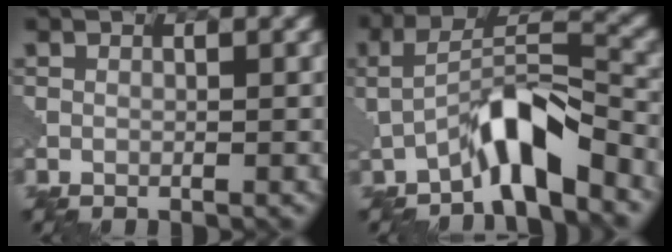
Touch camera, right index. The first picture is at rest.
{"total": 5.7, "force": [-3.2, 1.6, 4.4], "torque": [-0.079, 0.016, -0.057]}